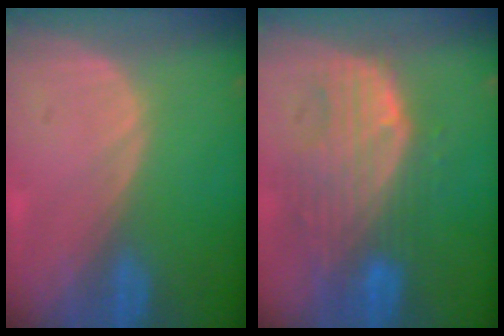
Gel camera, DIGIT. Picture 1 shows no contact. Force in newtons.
{"total": 9.9, "press": 8.6, "slide": 4.8}